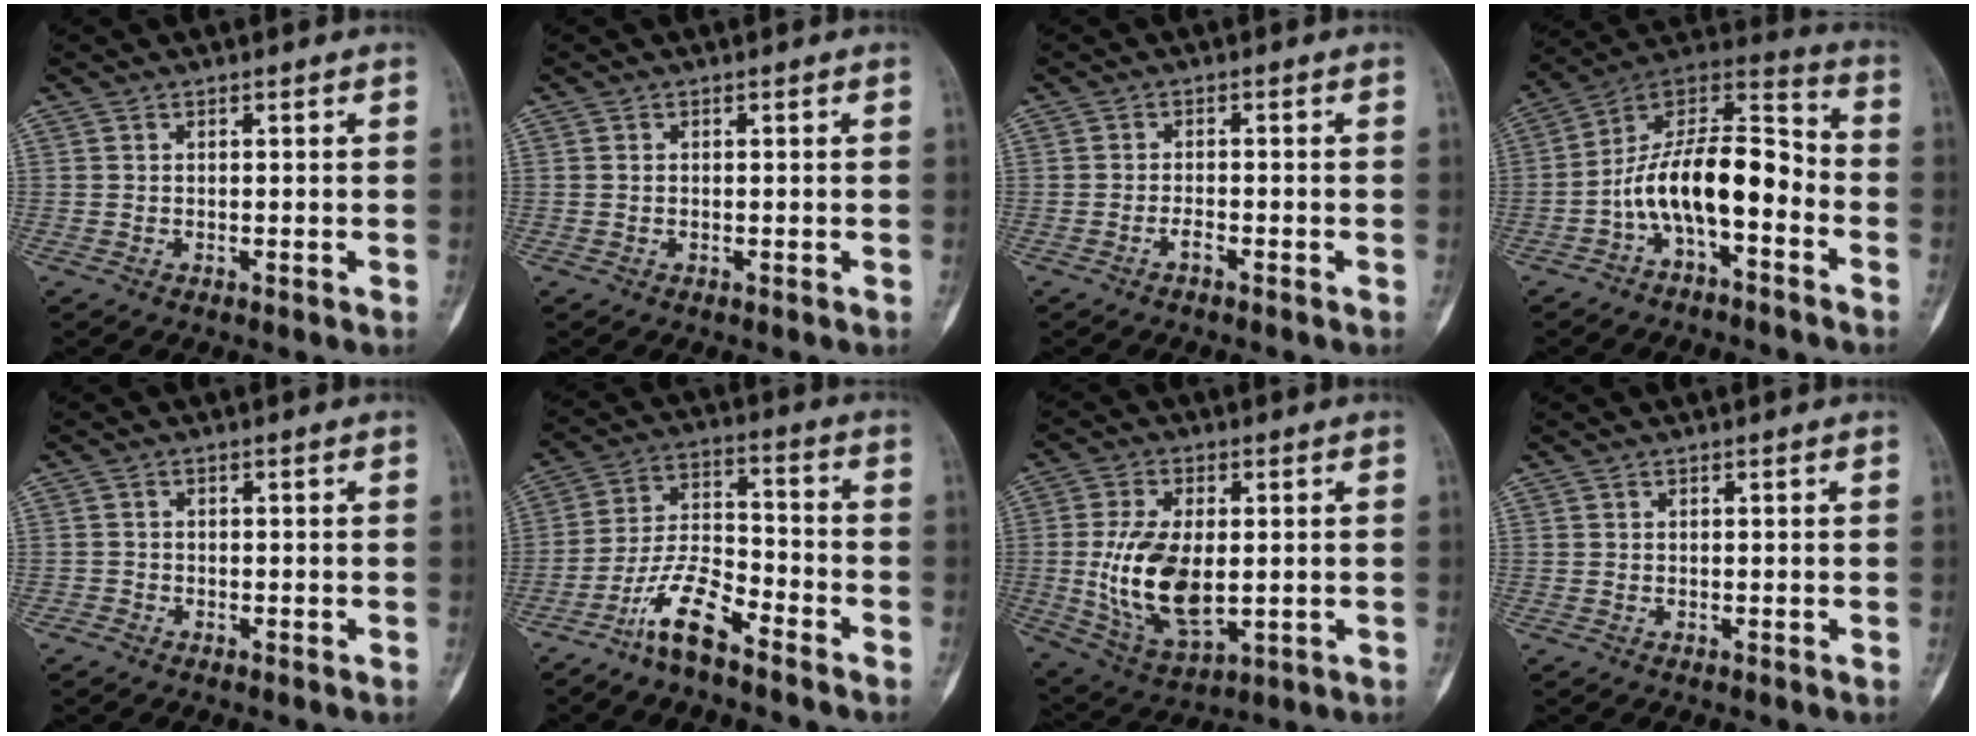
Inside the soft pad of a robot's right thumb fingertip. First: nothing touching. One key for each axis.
{"total": 0.0}
{"total": 1.6, "fx": -1.1, "fy": 0.5, "fz": 1.0, "tx": -0.022, "ty": 0.002, "tz": -0.022}
{"total": 15.4, "fx": -4.5, "fy": 6.6, "fz": 13.2, "tx": -0.215, "ty": 0.085, "tz": -0.085}
{"total": 1.1, "fx": -0.8, "fy": 0.7, "fz": -0.3, "tx": 0.008, "ty": 0.004, "tz": -0.025}
{"total": 10.2, "fx": -7.2, "fy": 3.0, "fz": 6.5, "tx": -0.132, "ty": 0.059, "tz": -0.143}
{"total": 14.9, "fx": -0.4, "fy": 8.0, "fz": 12.5, "tx": -0.234, "ty": -0.010, "tz": 0.006}
{"total": 0.0}